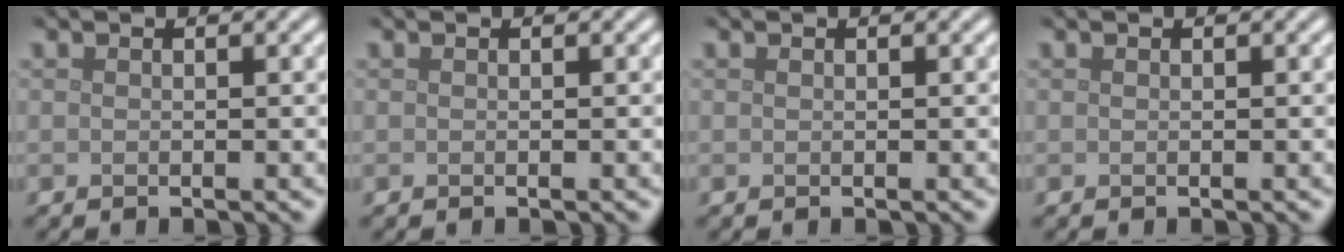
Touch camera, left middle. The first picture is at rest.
{"total": 0.0}
{"total": 0.0}
{"total": 0.0}